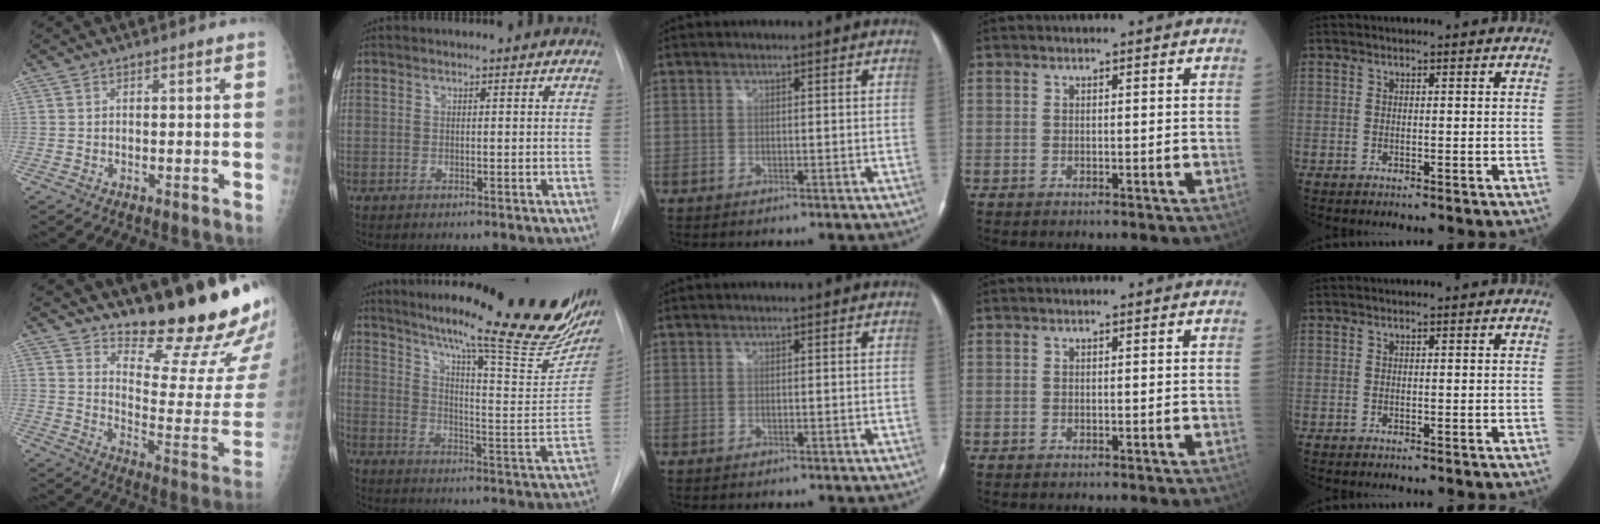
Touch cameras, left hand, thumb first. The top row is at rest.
{"thumb": {"total": 22.0, "force": [17.3, 4.5, 12.8], "torque": [-0.146, -0.153, 0.239]}, "index": {"total": 28.6, "force": [22.0, 3.6, 17.9], "torque": [-0.239, -0.053, 0.284]}}